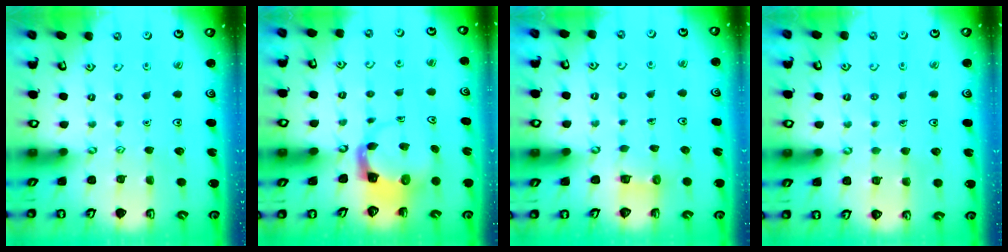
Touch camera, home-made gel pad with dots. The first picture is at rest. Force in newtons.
{"total": 3.9, "press": 3.9, "slide": 0.4}
{"total": 3.4, "press": 3.4, "slide": 0.2}
{"total": 4.9, "press": 4.9, "slide": 0.4}